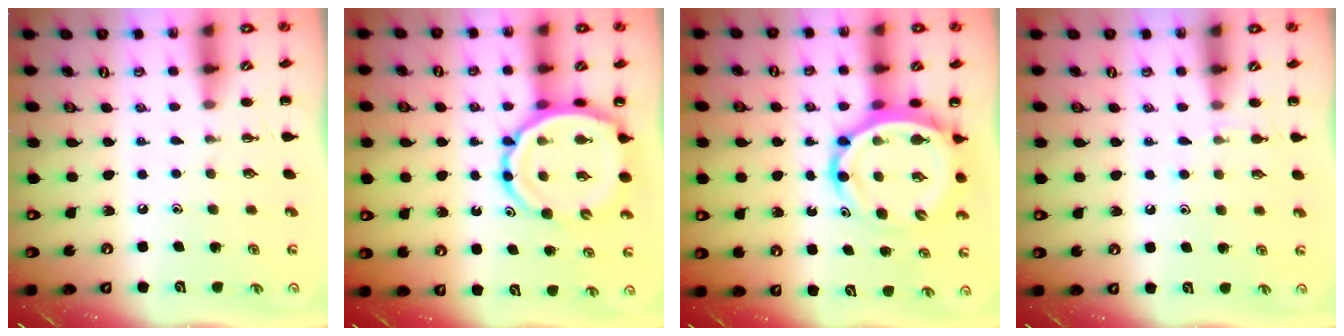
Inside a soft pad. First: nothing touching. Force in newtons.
{"total": 12.0, "press": 11.4, "slide": 3.7}
{"total": 10.3, "press": 9.9, "slide": 2.8}
{"total": 4.3, "press": 3.9, "slide": 1.6}